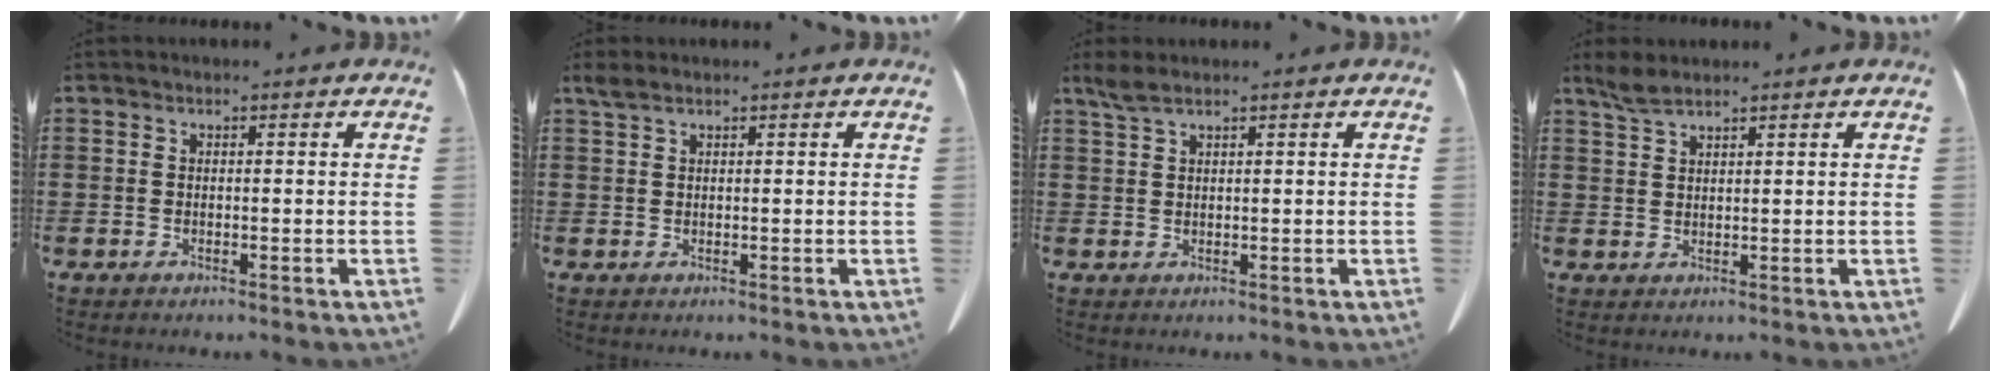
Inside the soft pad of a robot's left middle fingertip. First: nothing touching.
{"total": 1.5, "force": [1.1, 0.3, 1.0], "torque": [-0.024, 0.000, 0.021]}
{"total": 2.3, "force": [1.7, 0.2, 1.5], "torque": [-0.035, -0.001, 0.032]}
{"total": 2.6, "force": [2.1, 0.5, 1.5], "torque": [-0.035, -0.001, 0.040]}